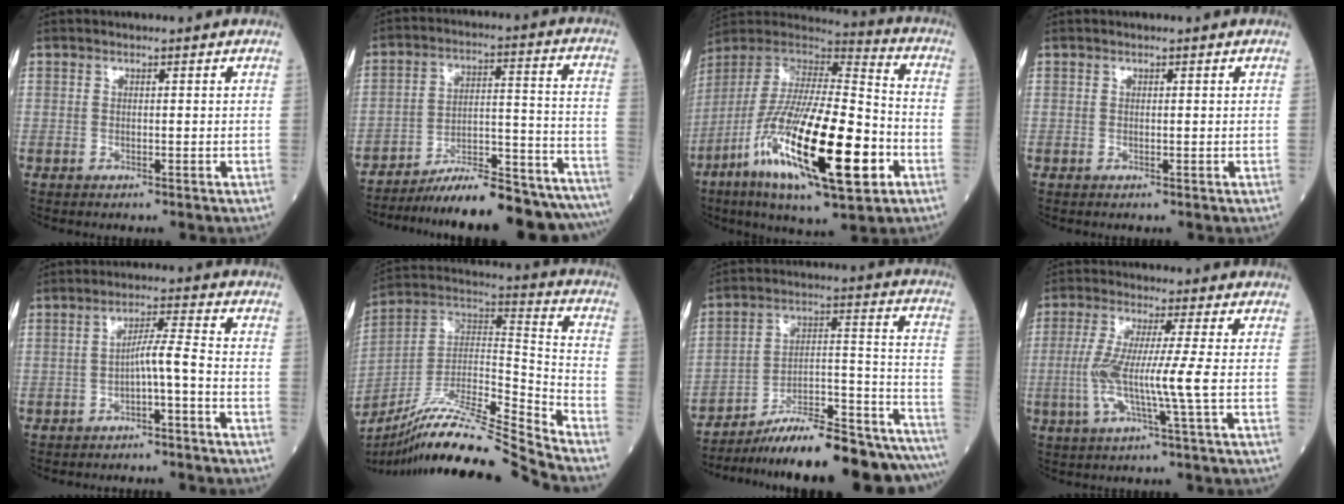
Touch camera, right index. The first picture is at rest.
{"total": 23.9, "force": [-21.7, 2.2, 9.7], "torque": [-0.078, 0.020, -0.309]}
{"total": 25.7, "force": [-9.7, 4.8, 23.3], "torque": [-0.443, -0.047, -0.170]}
{"total": 0.0}
{"total": 3.9, "force": [-1.7, -0.3, 3.5], "torque": [-0.060, 0.011, -0.027]}
{"total": 20.5, "force": [-18.5, -1.4, 8.9], "torque": [-0.182, 0.010, -0.330]}
{"total": 25.4, "force": [-22.9, 1.6, 10.8], "torque": [-0.085, 0.024, -0.333]}
{"total": 8.2, "force": [-1.2, -1.1, 8.0], "torque": [-0.162, -0.008, -0.025]}